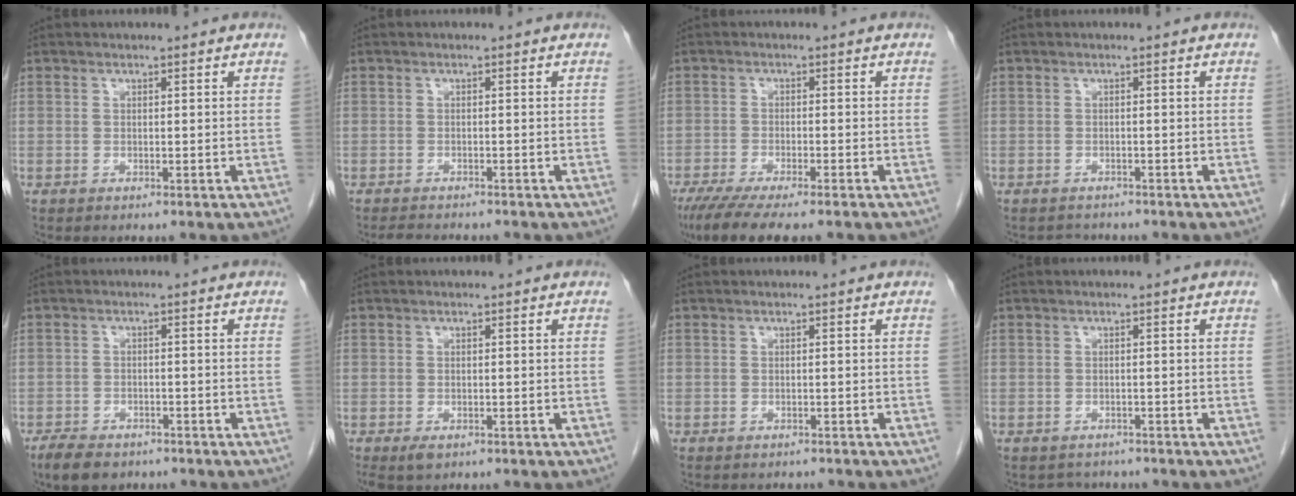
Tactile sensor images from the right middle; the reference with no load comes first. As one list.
[{"total": 3.6, "force": [-3.3, 0.7, 1.2], "torque": [-0.021, -0.010, -0.049]}, {"total": 10.2, "force": [-8.1, 1.5, 6.1], "torque": [-0.093, -0.020, -0.124]}, {"total": 2.0, "force": [-1.9, 0.8, -0.3], "torque": [-0.001, -0.004, -0.028]}, {"total": 5.5, "force": [-4.1, 2.7, 2.4], "torque": [-0.042, -0.004, -0.061]}, {"total": 2.0, "force": [-1.1, 1.0, 1.3], "torque": [-0.025, -0.003, -0.010]}, {"total": 2.1, "force": [-1.9, 0.8, 0.2], "torque": [-0.009, -0.002, -0.024]}, {"total": 2.5, "force": [-2.2, 1.2, -0.3], "torque": [-0.003, 0.000, -0.033]}]